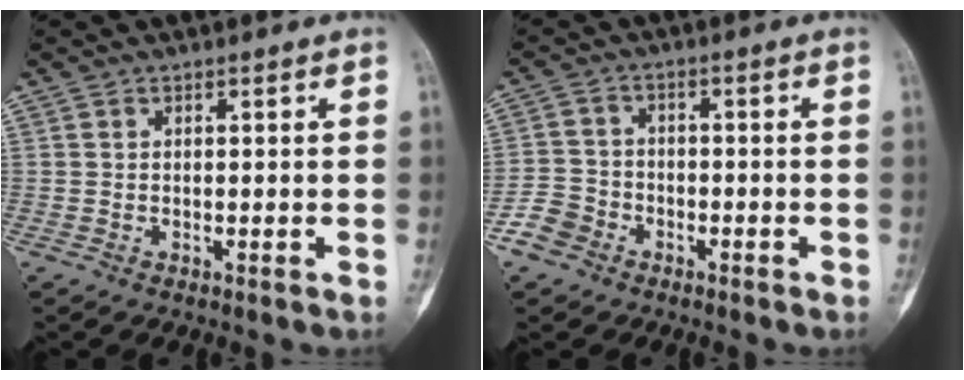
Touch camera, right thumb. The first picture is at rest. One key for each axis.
{"total": 5.1, "fx": -3.2, "fy": 3.8, "fz": 1.0, "tx": -0.007, "ty": 0.022, "tz": -0.064}